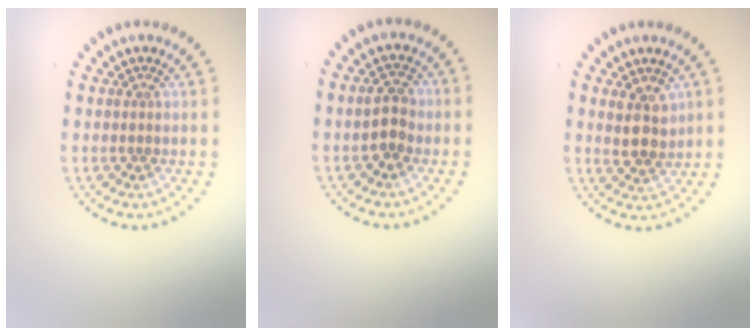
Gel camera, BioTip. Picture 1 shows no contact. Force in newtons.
{"total": 2.4, "press": 2.3, "slide": 0.4}
{"total": 2.8, "press": 2.6, "slide": 1.2}